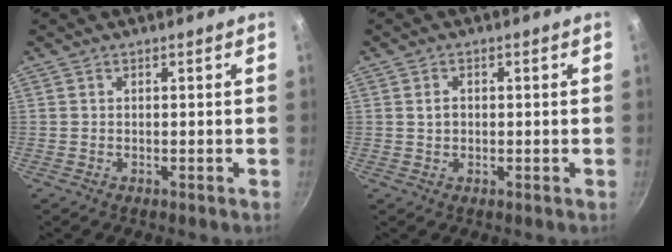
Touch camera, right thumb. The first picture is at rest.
{"total": 1.9, "force": [0.2, 1.4, 1.2], "torque": [-0.015, 0.002, 0.006]}